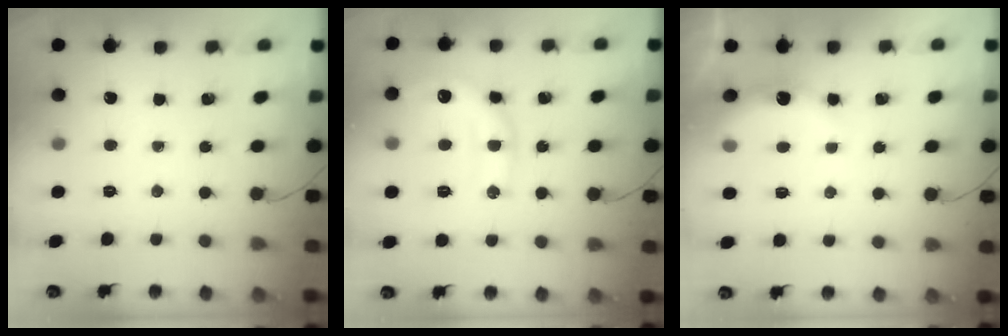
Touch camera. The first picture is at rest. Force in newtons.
{"total": 11.9, "press": 11.8, "slide": 0.9}
{"total": 4.4, "press": 4.2, "slide": 1.2}